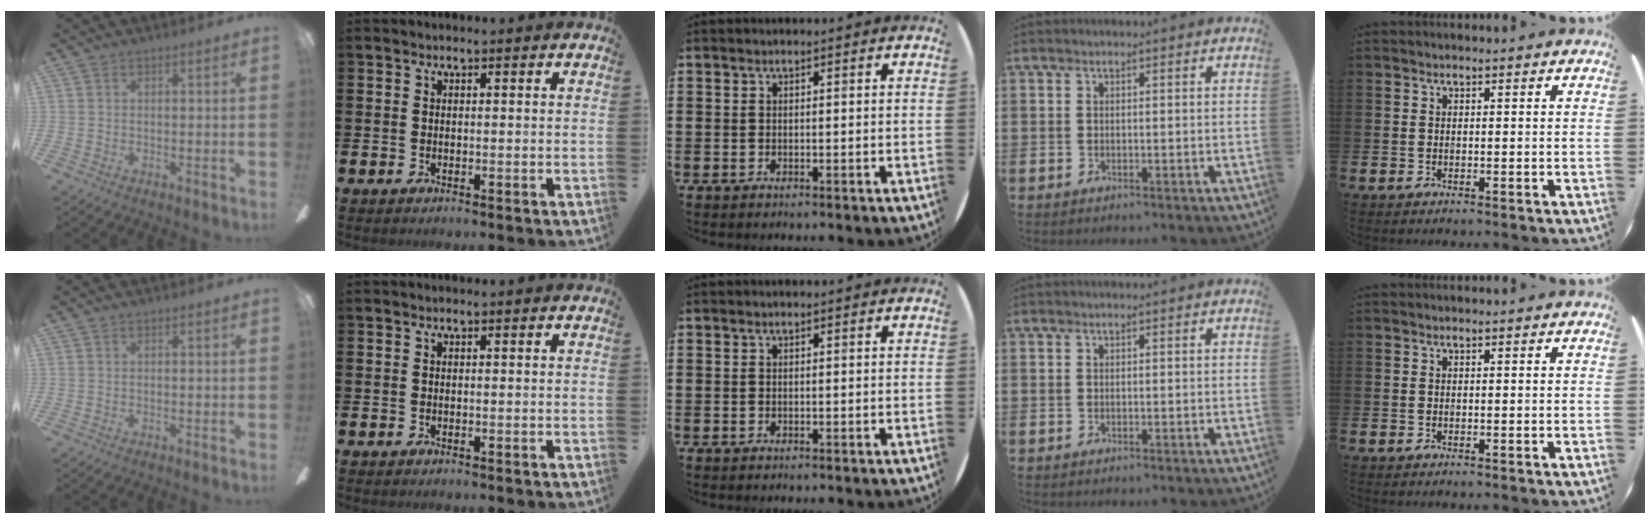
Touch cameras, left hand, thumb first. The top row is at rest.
{}